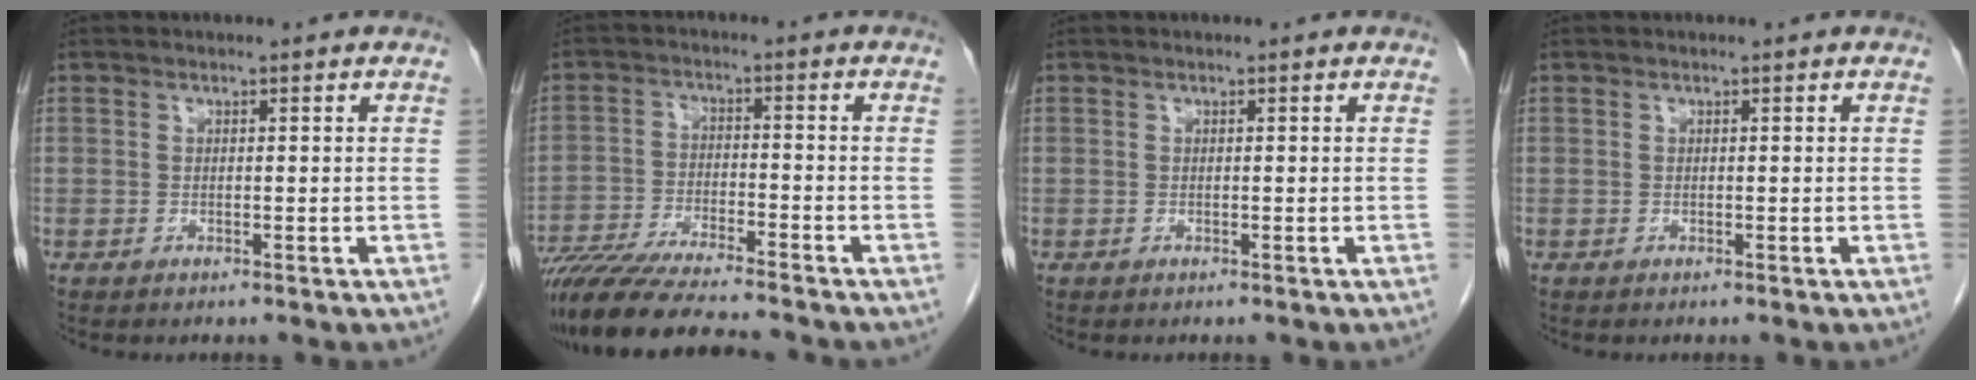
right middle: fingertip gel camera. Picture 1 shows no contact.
{"total": 13.9, "force": [-12.2, 1.0, 6.7], "torque": [-0.115, -0.024, -0.202]}
{"total": 0.0}
{"total": 0.0}